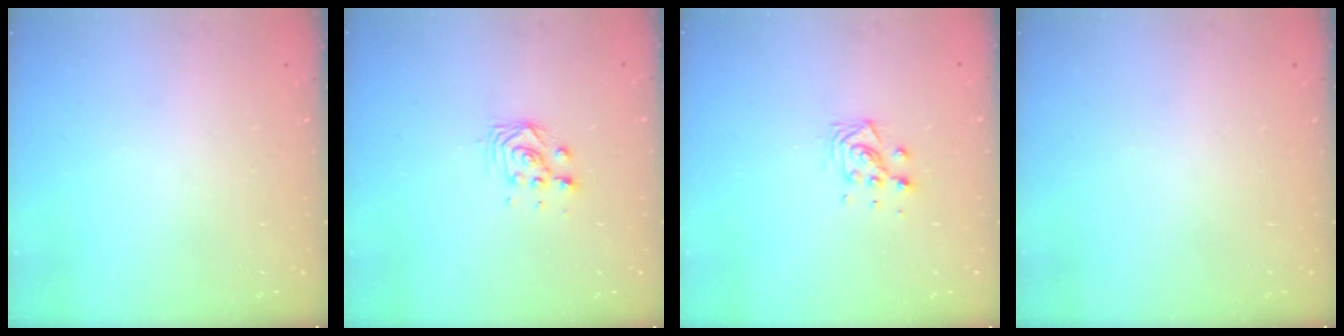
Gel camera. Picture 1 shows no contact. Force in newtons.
{"total": 3.8, "press": 3.8, "slide": 0.1}
{"total": 6.2, "press": 6.2, "slide": 1.0}
{"total": 0.0}